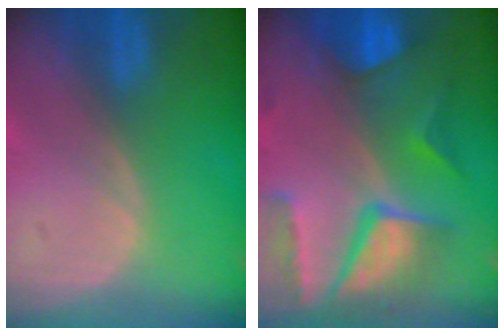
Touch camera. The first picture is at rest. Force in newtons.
{"total": 10.4, "press": 8.8, "slide": 5.5}